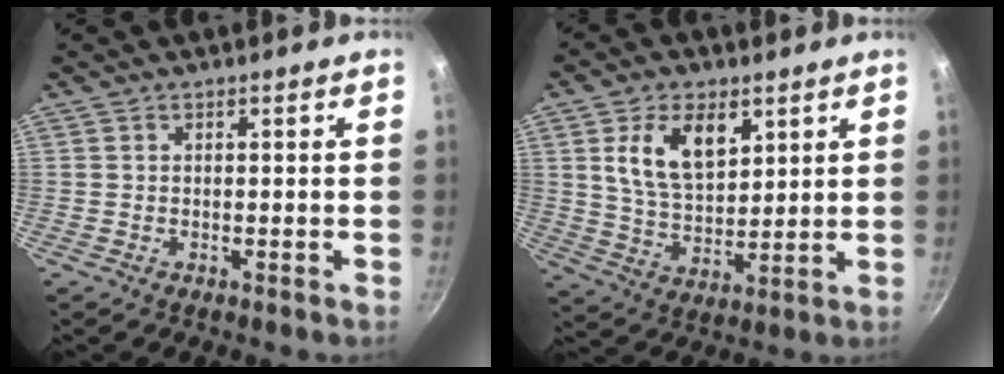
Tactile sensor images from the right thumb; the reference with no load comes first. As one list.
[{"total": 11.9, "force": [4.7, 7.0, 8.4], "torque": [-0.129, -0.022, 0.089]}]